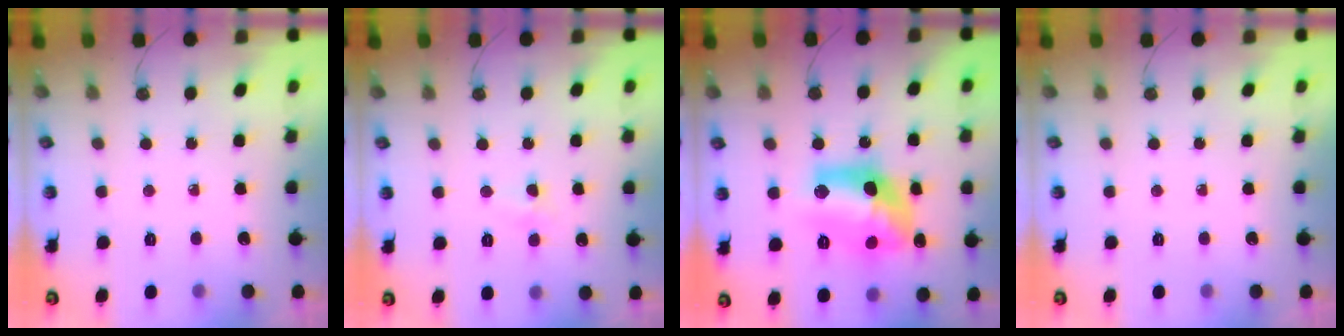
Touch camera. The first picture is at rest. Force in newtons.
{"total": 3.8, "press": 3.7, "slide": 0.6}
{"total": 15.6, "press": 15.6, "slide": 1.1}
{"total": 0.0}